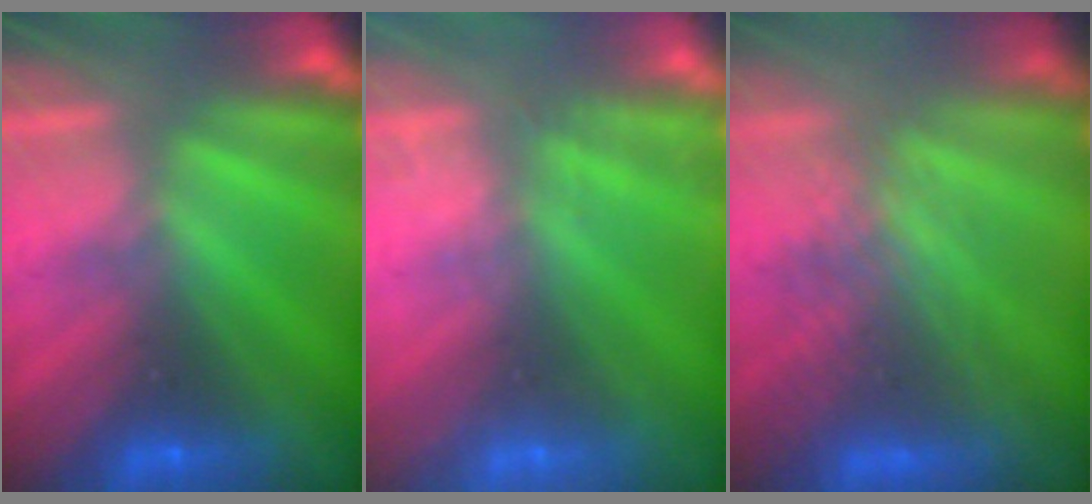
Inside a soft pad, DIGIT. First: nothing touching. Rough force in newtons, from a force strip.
{"total": 2.5}
{"total": 3.1}